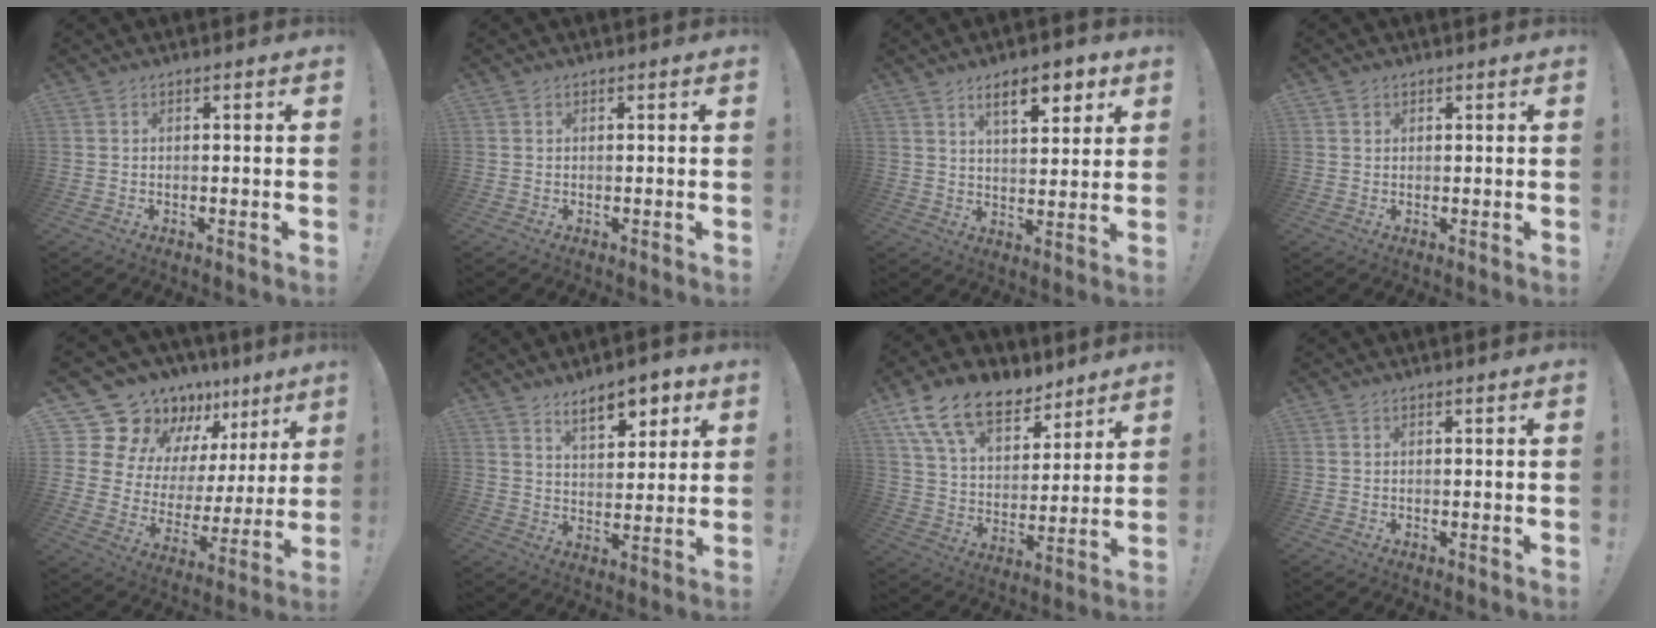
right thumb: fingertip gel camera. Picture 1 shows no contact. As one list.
[{"total": 0.0}, {"total": 9.9, "force": [5.8, 3.7, 7.1], "torque": [-0.100, -0.021, 0.098]}, {"total": 1.1, "force": [0.8, 0.7, 0.1], "torque": [0.004, -0.001, 0.014]}, {"total": 16.4, "force": [13.9, 7.3, 4.8], "torque": [-0.080, -0.127, 0.271]}, {"total": 10.0, "force": [6.5, 4.5, 6.2], "torque": [-0.078, -0.034, 0.114]}, {"total": 16.8, "force": [11.2, 9.4, 8.3], "torque": [-0.153, -0.067, 0.209]}, {"total": 0.0}]